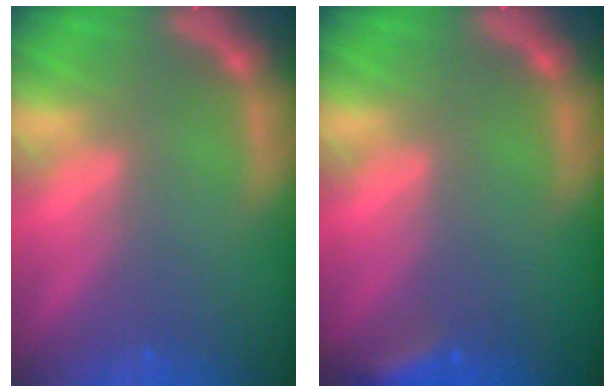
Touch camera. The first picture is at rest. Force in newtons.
{"total": 2.9}